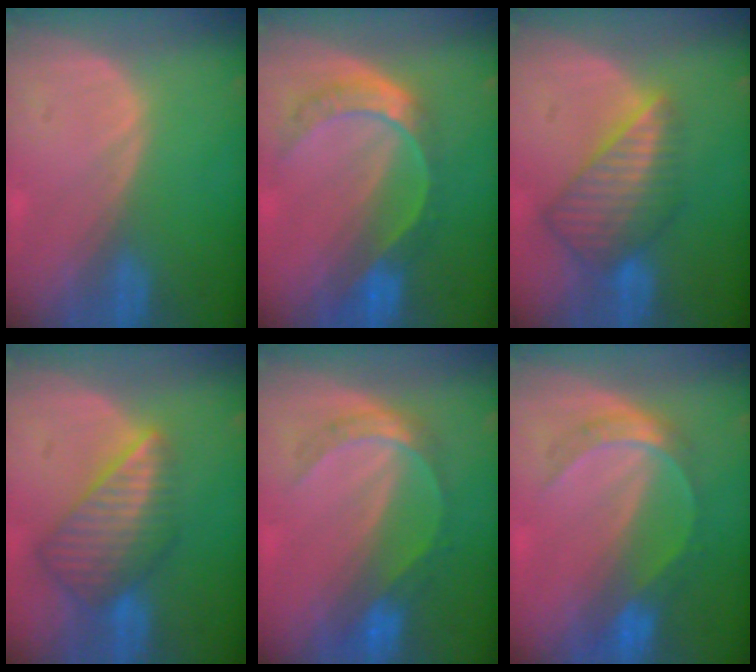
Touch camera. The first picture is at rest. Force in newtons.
{"total": 7.9, "press": 6.5, "slide": 4.4}
{"total": 8.5, "press": 7.4, "slide": 4.1}
{"total": 8.8, "press": 7.6, "slide": 4.4}
{"total": 6.1, "press": 5.3, "slide": 3.1}
{"total": 6.4, "press": 5.5, "slide": 3.2}